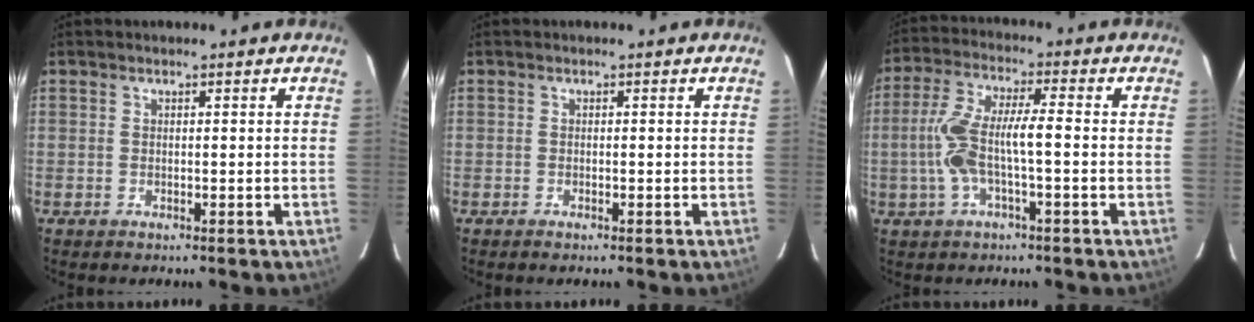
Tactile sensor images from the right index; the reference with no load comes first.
{"total": 0.7, "force": [-0.6, -0.1, 0.3], "torque": [-0.009, -0.002, -0.008]}
{"total": 8.6, "force": [-1.4, 1.4, 8.4], "torque": [-0.180, 0.022, -0.029]}